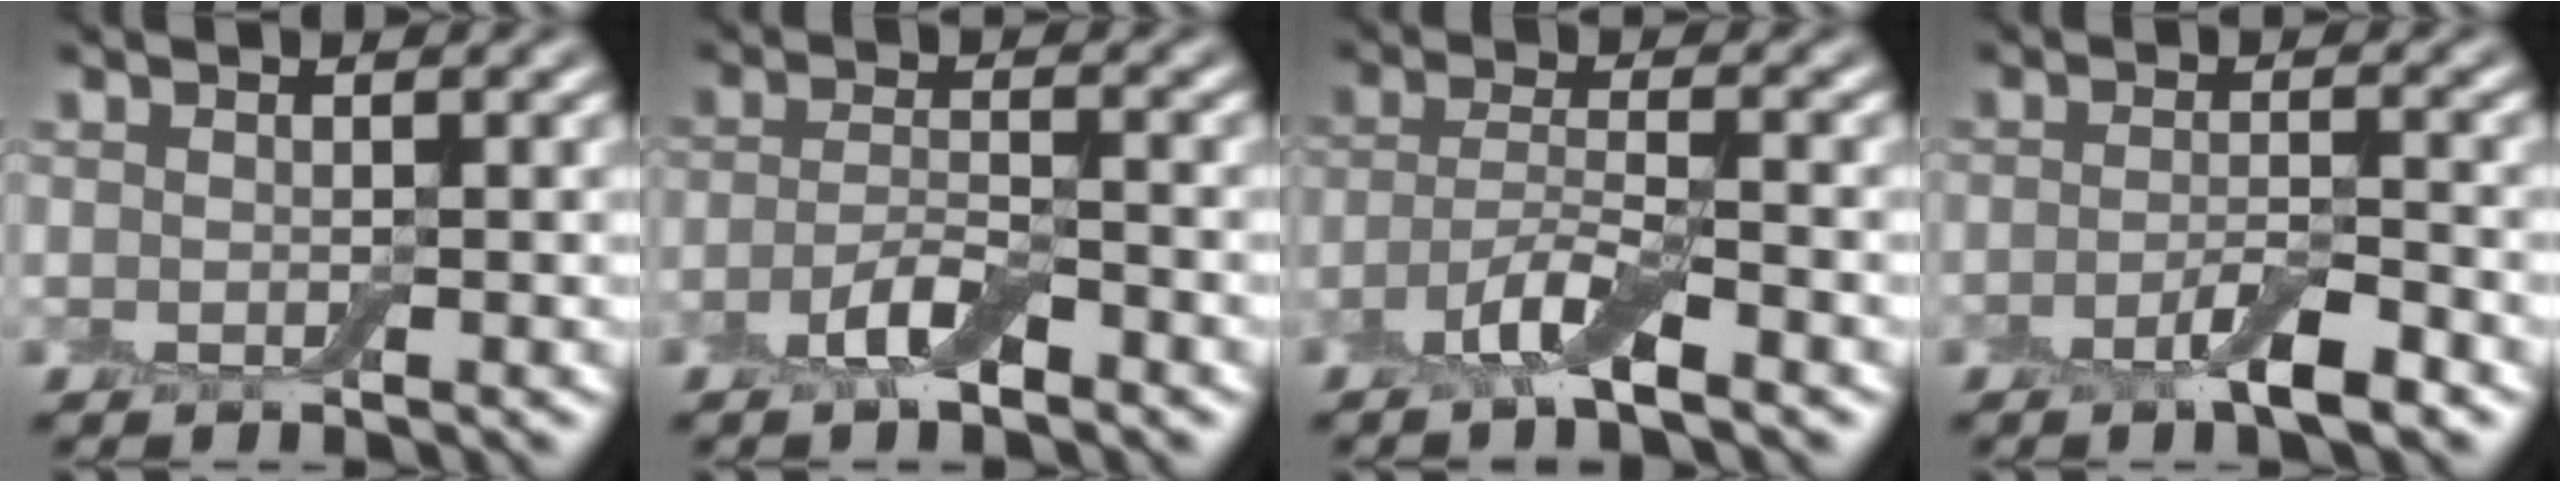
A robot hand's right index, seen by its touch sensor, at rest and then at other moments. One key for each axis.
{"total": 3.1, "fx": -1.8, "fy": 1.0, "fz": 2.3, "tx": -0.051, "ty": 0.003, "tz": -0.042}
{"total": 3.8, "fx": -2.3, "fy": 0.7, "fz": 2.9, "tx": -0.060, "ty": 0.000, "tz": -0.055}
{"total": 3.2, "fx": -1.7, "fy": 0.7, "fz": 2.6, "tx": -0.046, "ty": 0.002, "tz": -0.037}